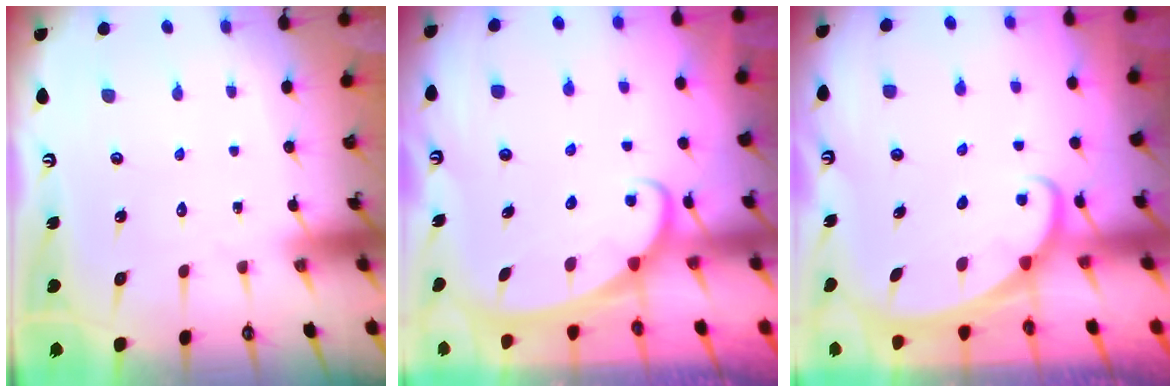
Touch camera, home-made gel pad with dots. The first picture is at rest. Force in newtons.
{"total": 2.6, "press": 2.6, "slide": 0.3}
{"total": 1.8, "press": 1.7, "slide": 0.1}